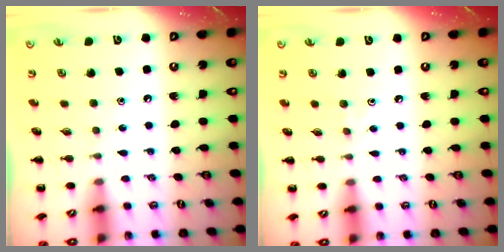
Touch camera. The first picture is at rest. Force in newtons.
{"total": 2.2, "press": 2.1, "slide": 0.9}